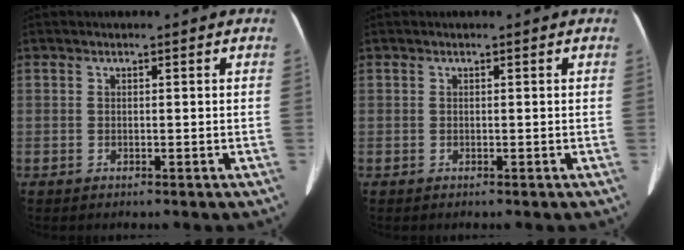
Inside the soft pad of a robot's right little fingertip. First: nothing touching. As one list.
[{"total": 0.0}]